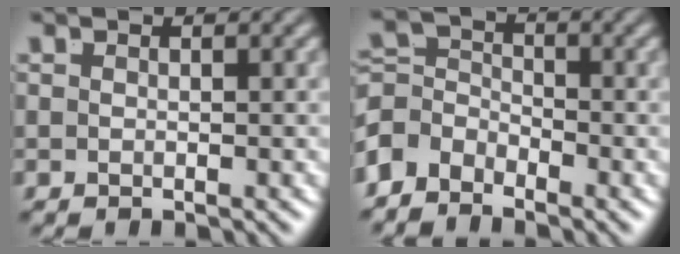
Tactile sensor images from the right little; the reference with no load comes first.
{"total": 5.4, "force": [-1.8, 4.6, 2.2], "torque": [-0.054, -0.026, -0.028]}